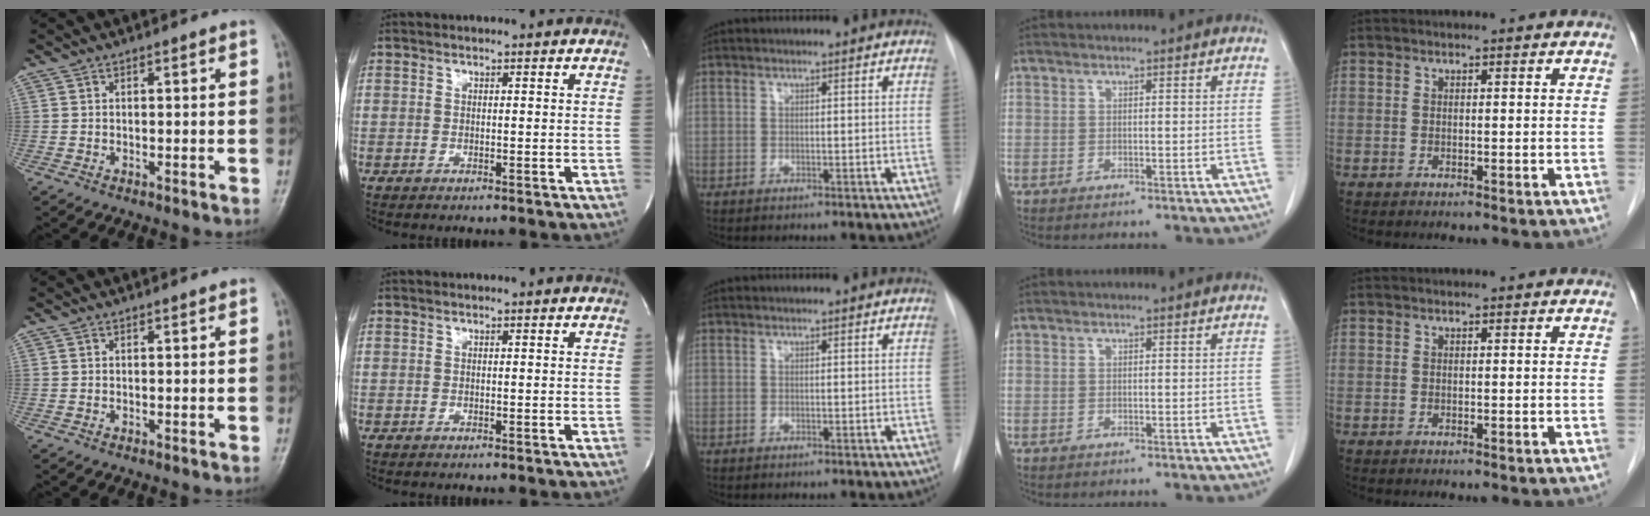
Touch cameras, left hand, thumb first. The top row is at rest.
{}